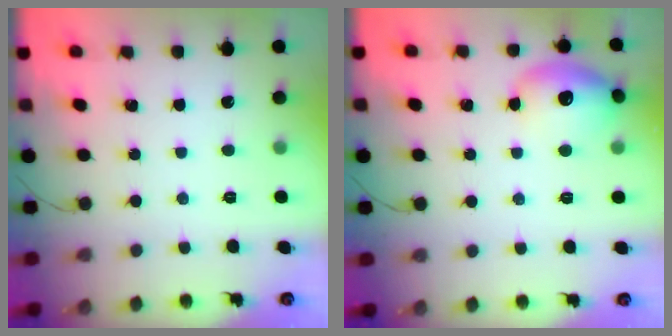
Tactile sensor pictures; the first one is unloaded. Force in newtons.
{"total": 17.3, "press": 13.1, "slide": 11.4}